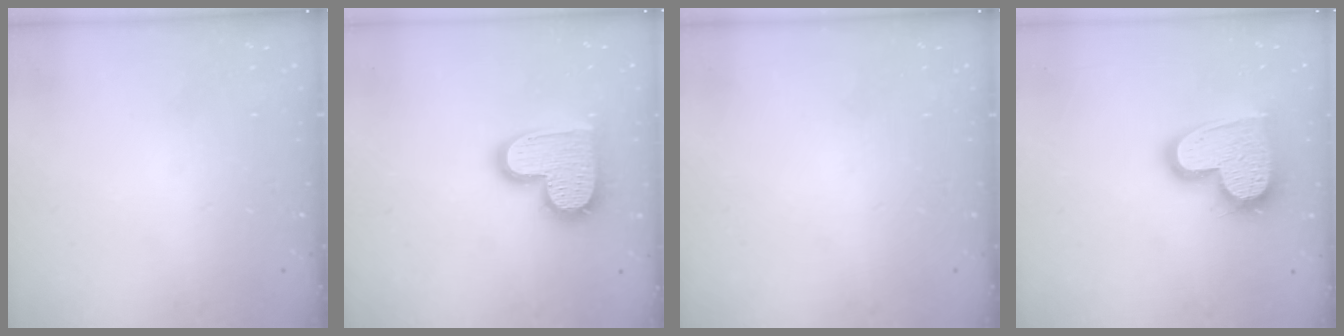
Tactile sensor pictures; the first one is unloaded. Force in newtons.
{"total": 16.8, "press": 16.7, "slide": 1.2}
{"total": 0.0}
{"total": 18.5, "press": 18.4, "slide": 1.5}